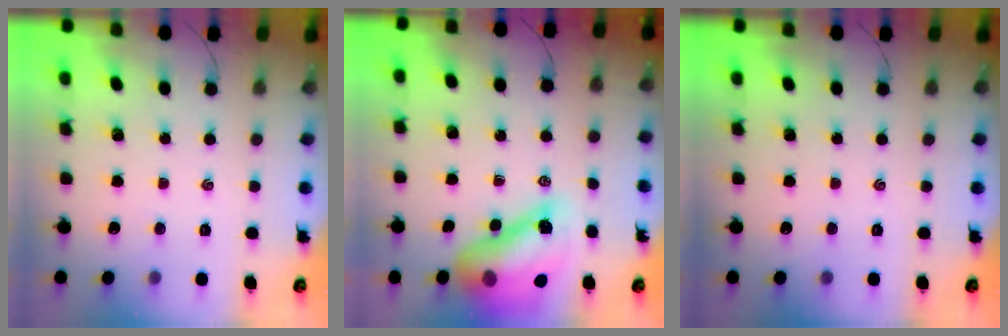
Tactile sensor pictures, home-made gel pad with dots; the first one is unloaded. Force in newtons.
{"total": 15.9, "press": 15.3, "slide": 4.4}
{"total": 0.0}